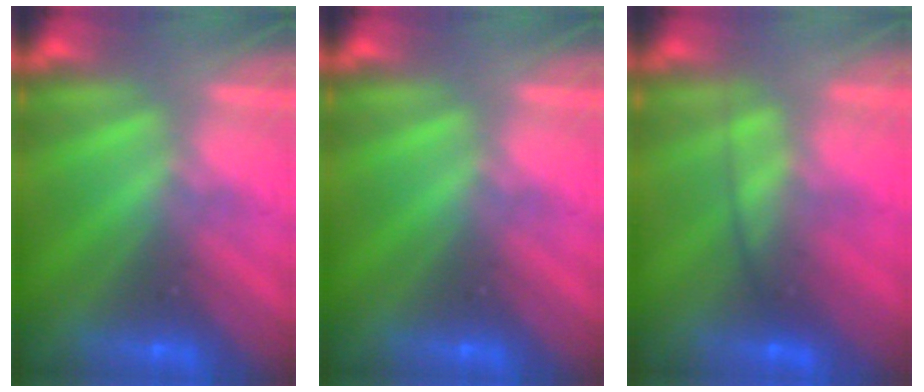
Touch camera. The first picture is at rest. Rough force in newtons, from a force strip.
{"total": 0.0}
{"total": 2.3}